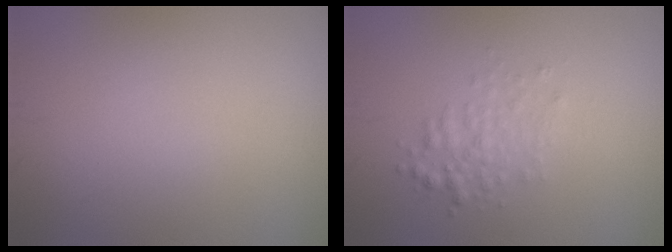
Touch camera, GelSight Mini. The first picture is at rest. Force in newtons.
{"total": 2.0, "press": 2.0, "slide": 0.1}